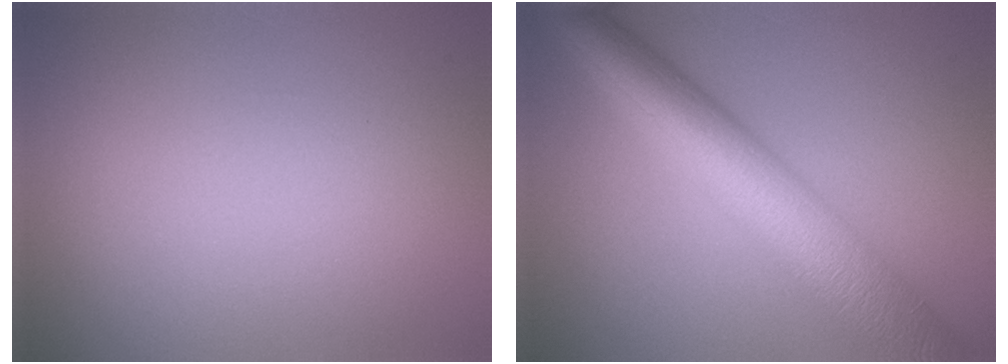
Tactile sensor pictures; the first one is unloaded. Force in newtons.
{"total": 9.7, "press": 9.7, "slide": 0.3}